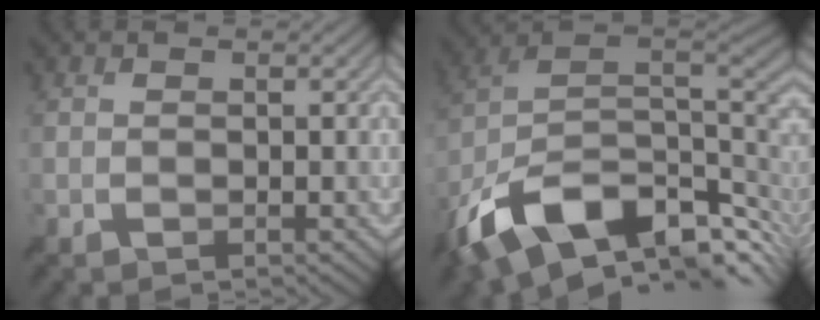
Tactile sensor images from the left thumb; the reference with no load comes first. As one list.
[{"total": 17.7, "force": [-6.9, 10.2, 12.7], "torque": [-0.269, -0.025, -0.116]}]